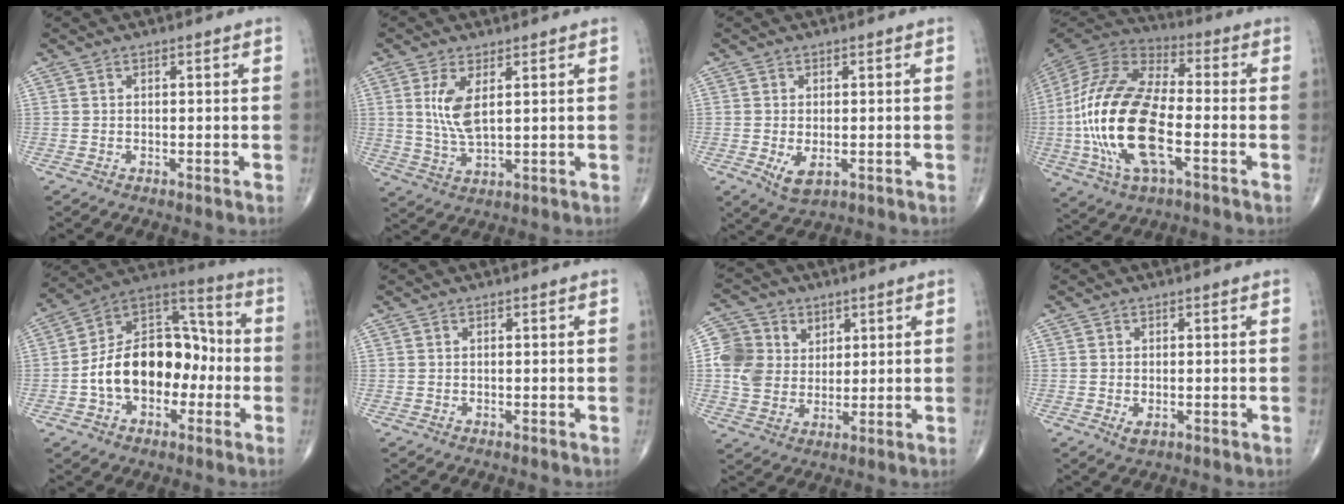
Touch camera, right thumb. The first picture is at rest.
{"total": 6.7, "force": [1.9, 2.7, 5.8], "torque": [-0.124, -0.013, 0.049]}
{"total": 4.1, "force": [-1.0, 2.2, 3.3], "torque": [-0.057, -0.010, -0.008]}
{"total": 23.9, "force": [-4.6, 10.6, 20.9], "torque": [-0.451, 0.013, -0.083]}
{"total": 18.6, "force": [-3.2, 12.3, 13.6], "torque": [-0.191, 0.051, -0.057]}
{"total": 0.0}
{"total": 10.2, "force": [2.9, 8.9, 4.0], "torque": [-0.052, -0.005, 0.056]}
{"total": 1.7, "force": [-0.4, 0.9, 1.4], "torque": [-0.025, -0.003, -0.005]}